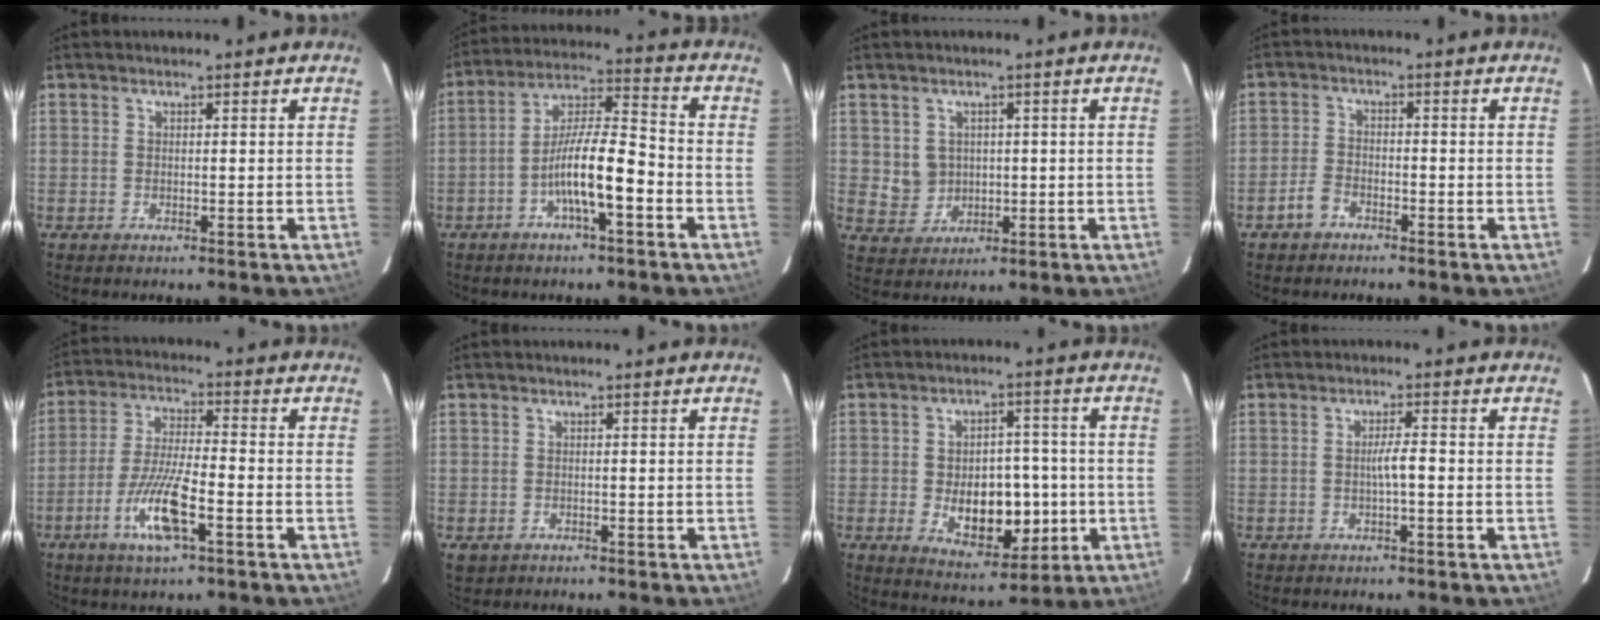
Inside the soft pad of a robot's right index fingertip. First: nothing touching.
{"total": 10.6, "force": [-3.9, 1.7, 9.7], "torque": [-0.180, 0.016, -0.069]}
{"total": 4.3, "force": [0.6, 4.1, 1.2], "torque": [-0.023, 0.010, 0.022]}
{"total": 3.0, "force": [-2.2, 1.7, 1.3], "torque": [-0.031, 0.004, -0.038]}
{"total": 10.0, "force": [-4.3, 1.5, 9.0], "torque": [-0.177, -0.010, -0.079]}
{"total": 2.4, "force": [-1.1, 2.0, 0.5], "torque": [-0.009, 0.001, -0.011]}
{"total": 11.1, "force": [-1.8, 6.4, 8.8], "torque": [-0.131, 0.009, -0.015]}
{"total": 2.5, "force": [-0.4, 0.1, 2.4], "torque": [-0.043, 0.002, -0.009]}